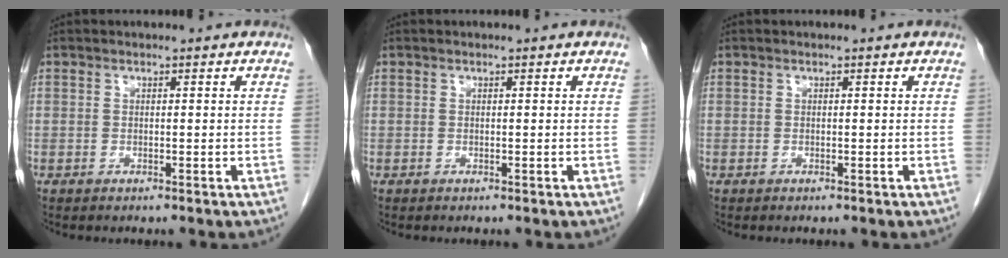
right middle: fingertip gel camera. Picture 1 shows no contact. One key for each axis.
{"total": 0.0}
{"total": 0.0}